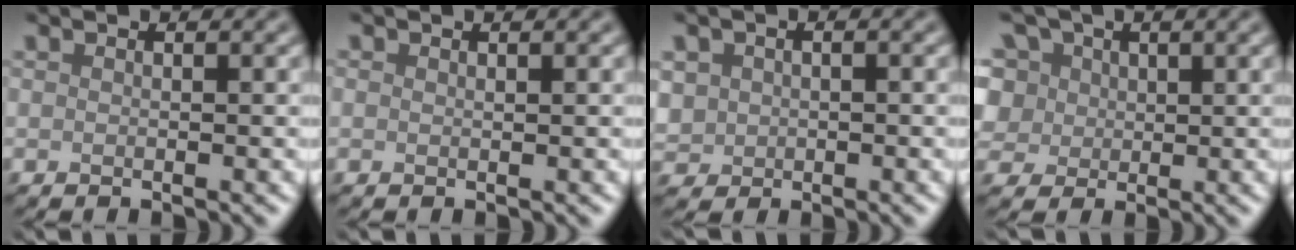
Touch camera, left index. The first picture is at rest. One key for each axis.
{"total": 0.0}
{"total": 2.3, "fx": 0.0, "fy": 2.2, "fz": 0.7, "tx": -0.011, "ty": -0.003, "tz": 0.003}
{"total": 10.1, "fx": 4.2, "fy": 7.6, "fz": 5.2, "tx": -0.103, "ty": 0.039, "tz": 0.046}